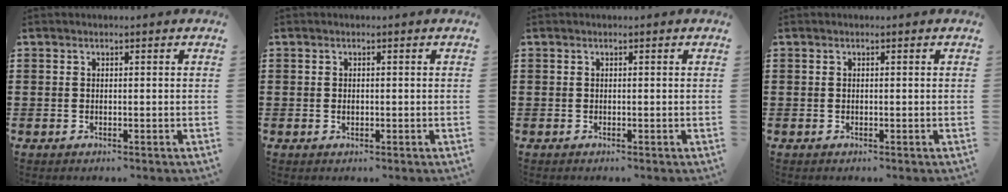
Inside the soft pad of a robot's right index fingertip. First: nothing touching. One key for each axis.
{"total": 0.6, "fx": 0.0, "fy": 0.4, "fz": 0.5, "tx": -0.011, "ty": 0.002, "tz": -0.001}
{"total": 0.0}
{"total": 0.0}